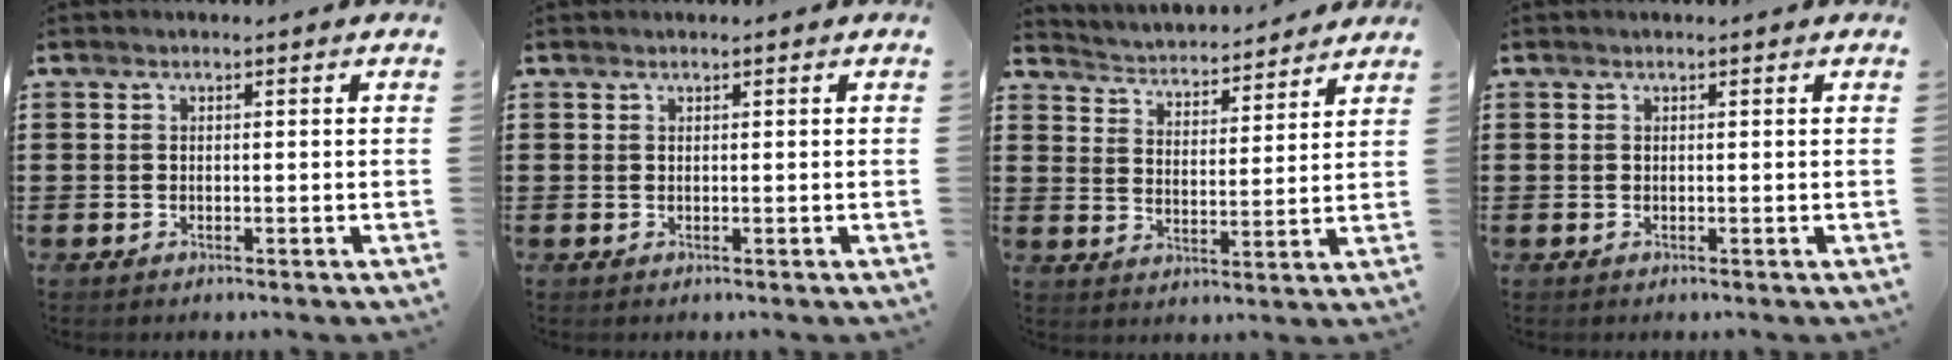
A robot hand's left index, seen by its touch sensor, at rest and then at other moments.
{"total": 0.0}
{"total": 3.4, "force": [3.4, 0.0, -0.4], "torque": [-0.015, -0.032, 0.052]}
{"total": 0.0}